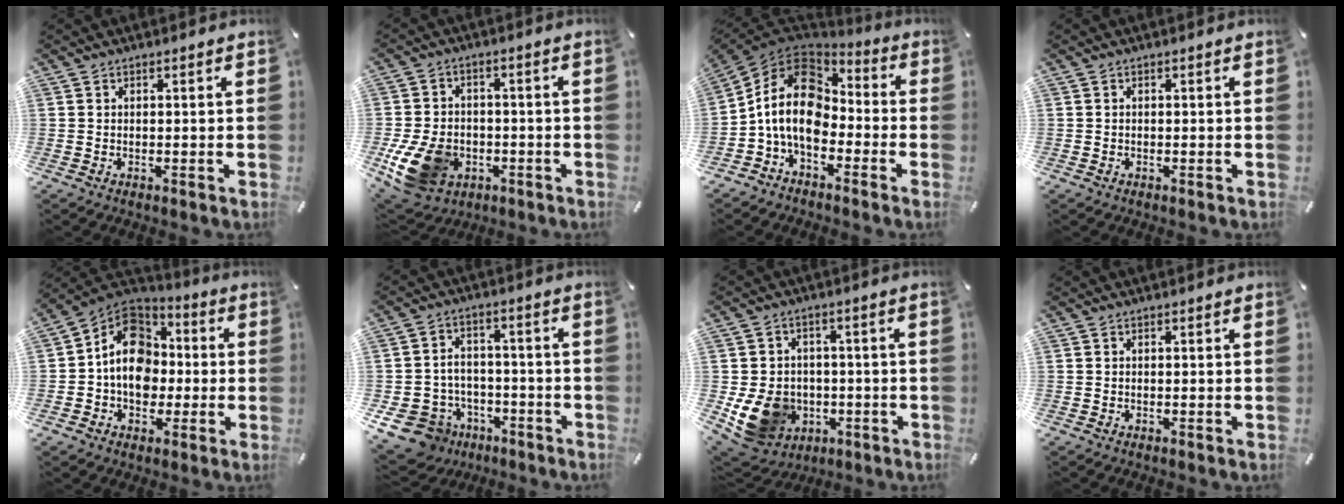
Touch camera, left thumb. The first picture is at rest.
{"total": 13.9, "force": [-4.6, 10.4, 8.0], "torque": [-0.163, 0.020, -0.077]}
{"total": 14.7, "force": [-2.5, 10.7, 9.7], "torque": [-0.224, 0.024, -0.052]}
{"total": 0.0}
{"total": 13.8, "force": [-1.2, 11.6, 7.5], "torque": [-0.138, 0.019, -0.020]}
{"total": 11.0, "force": [-5.9, 8.7, 3.2], "torque": [-0.083, 0.040, -0.102]}
{"total": 12.5, "force": [-2.9, 10.7, 5.8], "torque": [-0.129, 0.014, -0.042]}
{"total": 0.0}